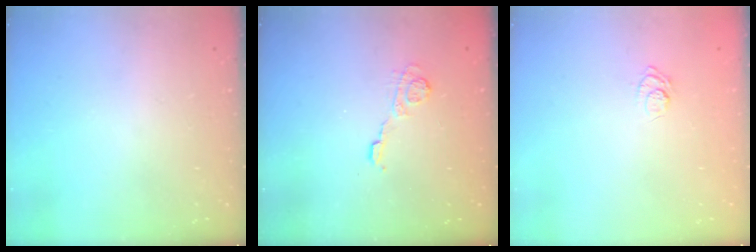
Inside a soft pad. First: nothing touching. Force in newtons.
{"total": 4.5, "press": 4.3, "slide": 1.4}
{"total": 4.6, "press": 4.4, "slide": 1.3}